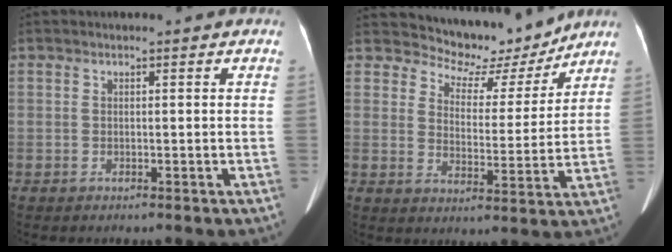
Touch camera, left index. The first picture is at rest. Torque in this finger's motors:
{"motor_torque": [-0.21, -0.24, -0.09, -0.05]}